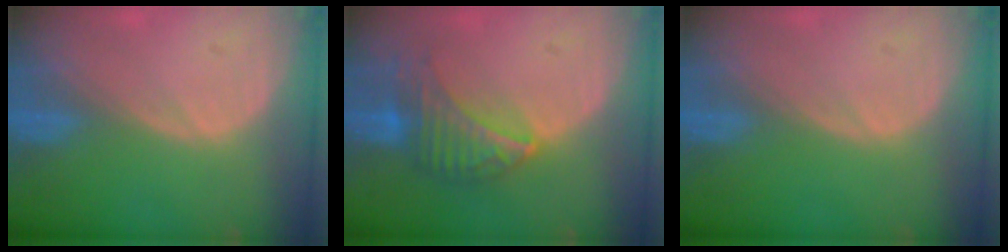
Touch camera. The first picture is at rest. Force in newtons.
{"total": 6.8, "press": 6.6, "slide": 1.4}
{"total": 0.0}